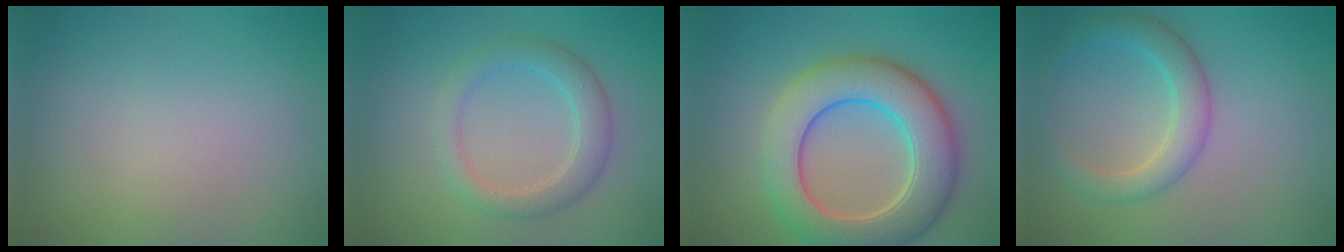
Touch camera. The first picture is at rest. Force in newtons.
{"total": 3.3, "press": 3.3, "slide": 0.1}
{"total": 9.7, "press": 9.7, "slide": 0.7}
{"total": 3.8, "press": 3.8, "slide": 0.0}